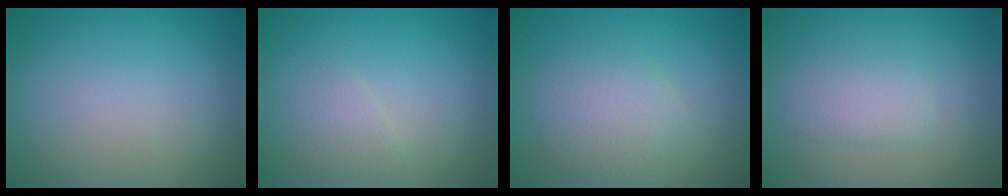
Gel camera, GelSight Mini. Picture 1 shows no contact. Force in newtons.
{"total": 1.3, "press": 1.3, "slide": 0.0}
{"total": 3.0, "press": 3.0, "slide": 0.0}
{"total": 2.4, "press": 2.4, "slide": 0.4}